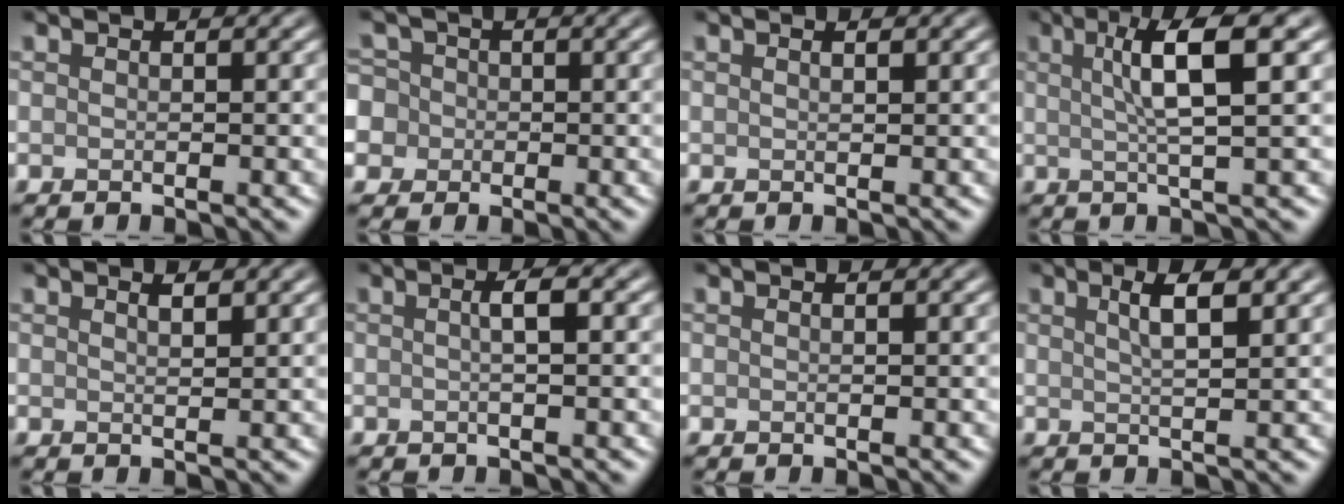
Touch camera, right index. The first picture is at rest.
{"total": 8.0, "force": [-1.6, 7.4, 2.6], "torque": [-0.062, 0.018, -0.074]}
{"total": 0.6, "force": [0.4, 0.1, 0.5], "torque": [-0.008, 0.001, 0.005]}
{"total": 5.7, "force": [1.6, 0.9, 5.4], "torque": [-0.082, 0.010, 0.023]}
{"total": 1.0, "force": [0.7, 0.2, 0.6], "torque": [-0.010, -0.001, 0.012]}
{"total": 1.9, "force": [0.1, 0.4, 1.8], "torque": [-0.028, 0.007, -0.001]}
{"total": 0.0}
{"total": 3.1, "force": [1.4, 0.8, 2.6], "torque": [-0.032, 0.006, 0.020]}